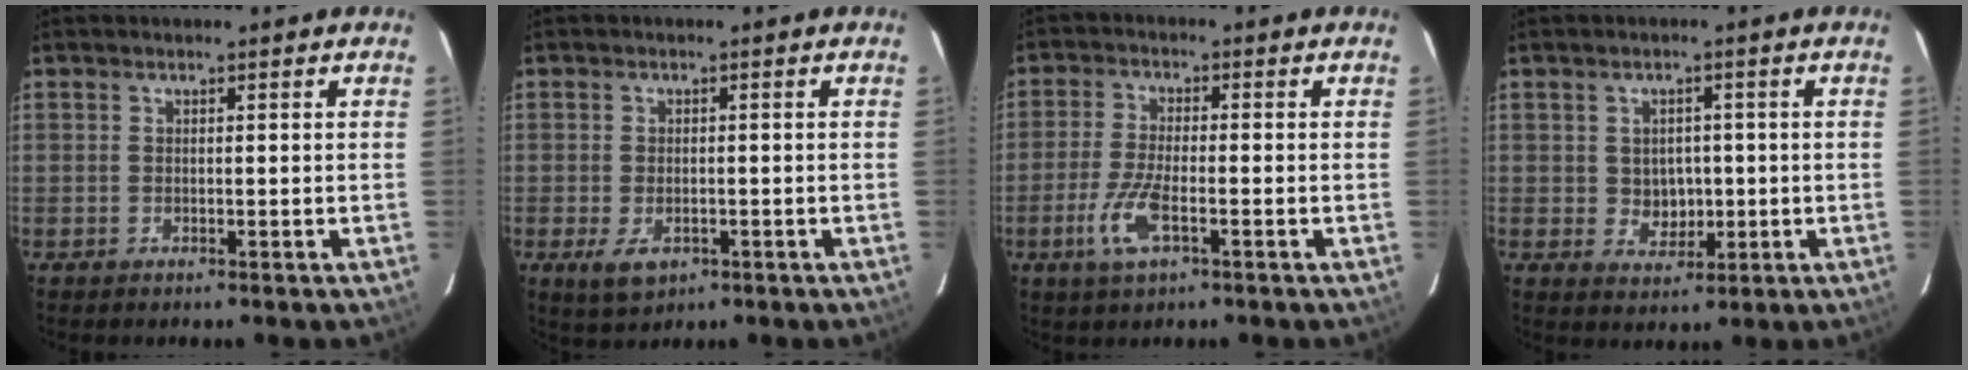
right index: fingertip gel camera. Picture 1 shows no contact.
{"total": 4.8, "force": [-2.0, 2.8, 3.4], "torque": [-0.073, -0.012, -0.028]}
{"total": 7.2, "force": [-3.0, 2.1, 6.1], "torque": [-0.138, -0.007, -0.061]}
{"total": 4.4, "force": [-0.1, 3.9, 2.0], "torque": [-0.036, 0.007, 0.007]}